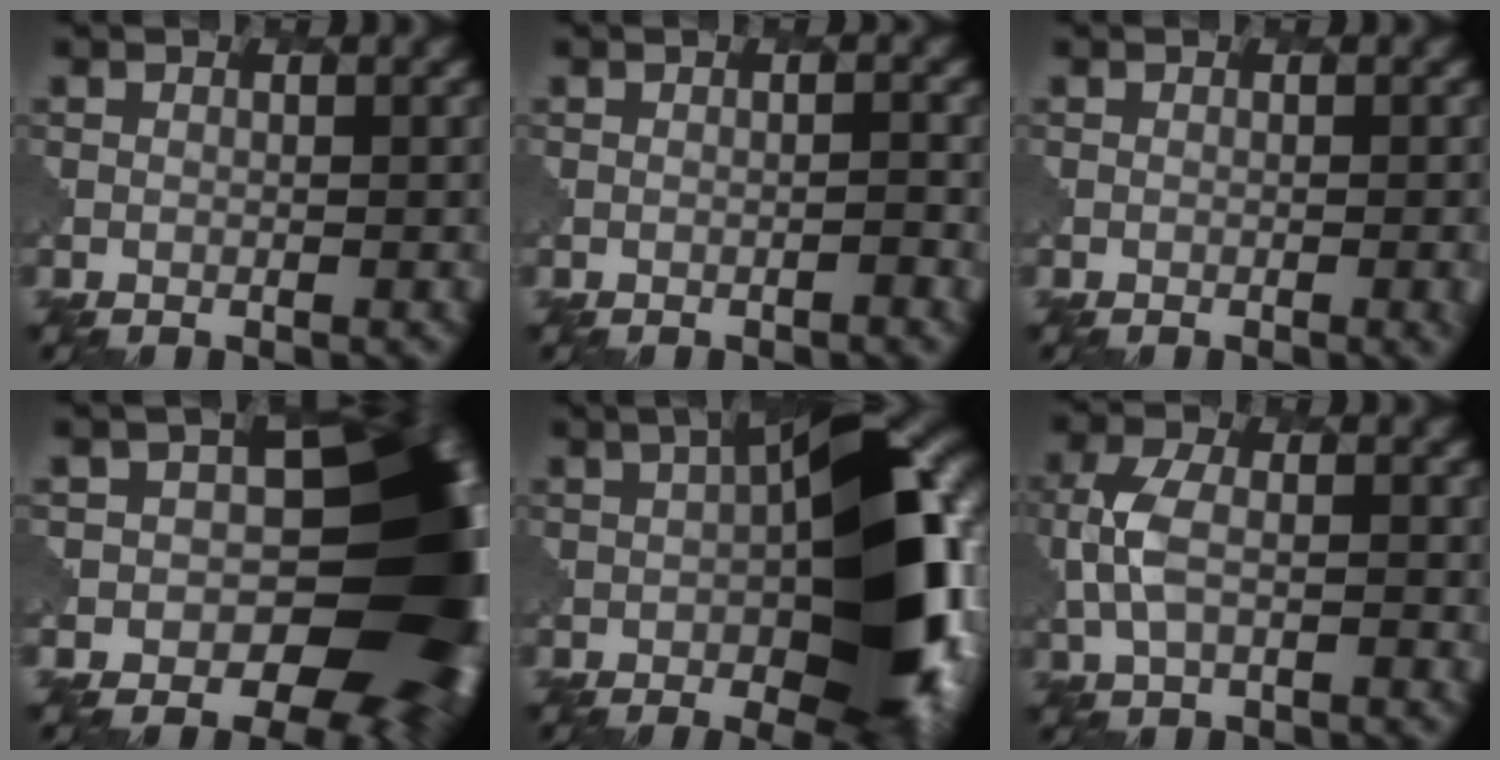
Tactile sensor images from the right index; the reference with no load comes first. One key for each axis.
{"total": 0.9, "fx": -0.1, "fy": -0.9, "fz": -0.3, "tx": -0.004, "ty": 0.009, "tz": -0.016}
{"total": 2.0, "fx": -0.5, "fy": 0.5, "fz": 1.9, "tx": -0.016, "ty": 0.003, "tz": -0.006}
{"total": 15.2, "fx": -0.8, "fy": 10.7, "fz": 10.7, "tx": -0.090, "ty": -0.001, "tz": -0.023}
{"total": 15.5, "fx": -1.0, "fy": 7.0, "fz": 13.8, "tx": -0.187, "ty": -0.002, "tz": -0.026}
{"total": 2.3, "fx": 0.2, "fy": 1.1, "fz": 2.0, "tx": -0.071, "ty": 0.006, "tz": -0.013}